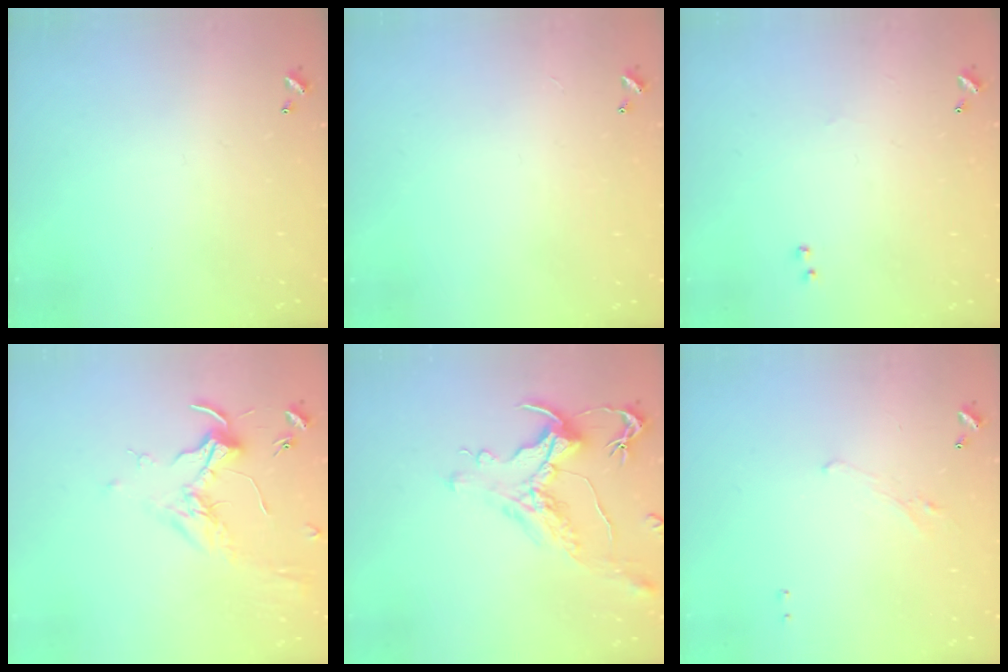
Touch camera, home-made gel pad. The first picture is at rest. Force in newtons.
{"total": 2.6, "press": 2.6, "slide": 0.3}
{"total": 2.3, "press": 2.2, "slide": 0.8}
{"total": 1.7, "press": 1.5, "slide": 0.7}
{"total": 1.7, "press": 1.1, "slide": 1.3}
{"total": 1.2, "press": 0.9, "slide": 0.8}